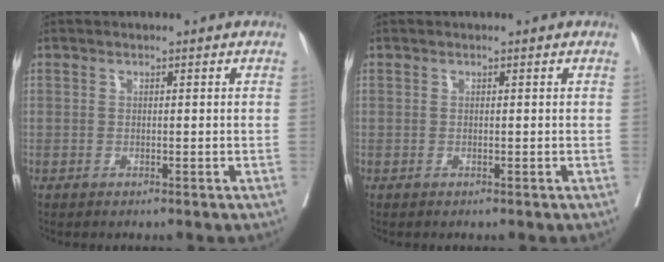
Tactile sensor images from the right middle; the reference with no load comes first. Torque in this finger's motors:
{"motor_torque": [-0.01, 0.01, -0.01, -0.01]}